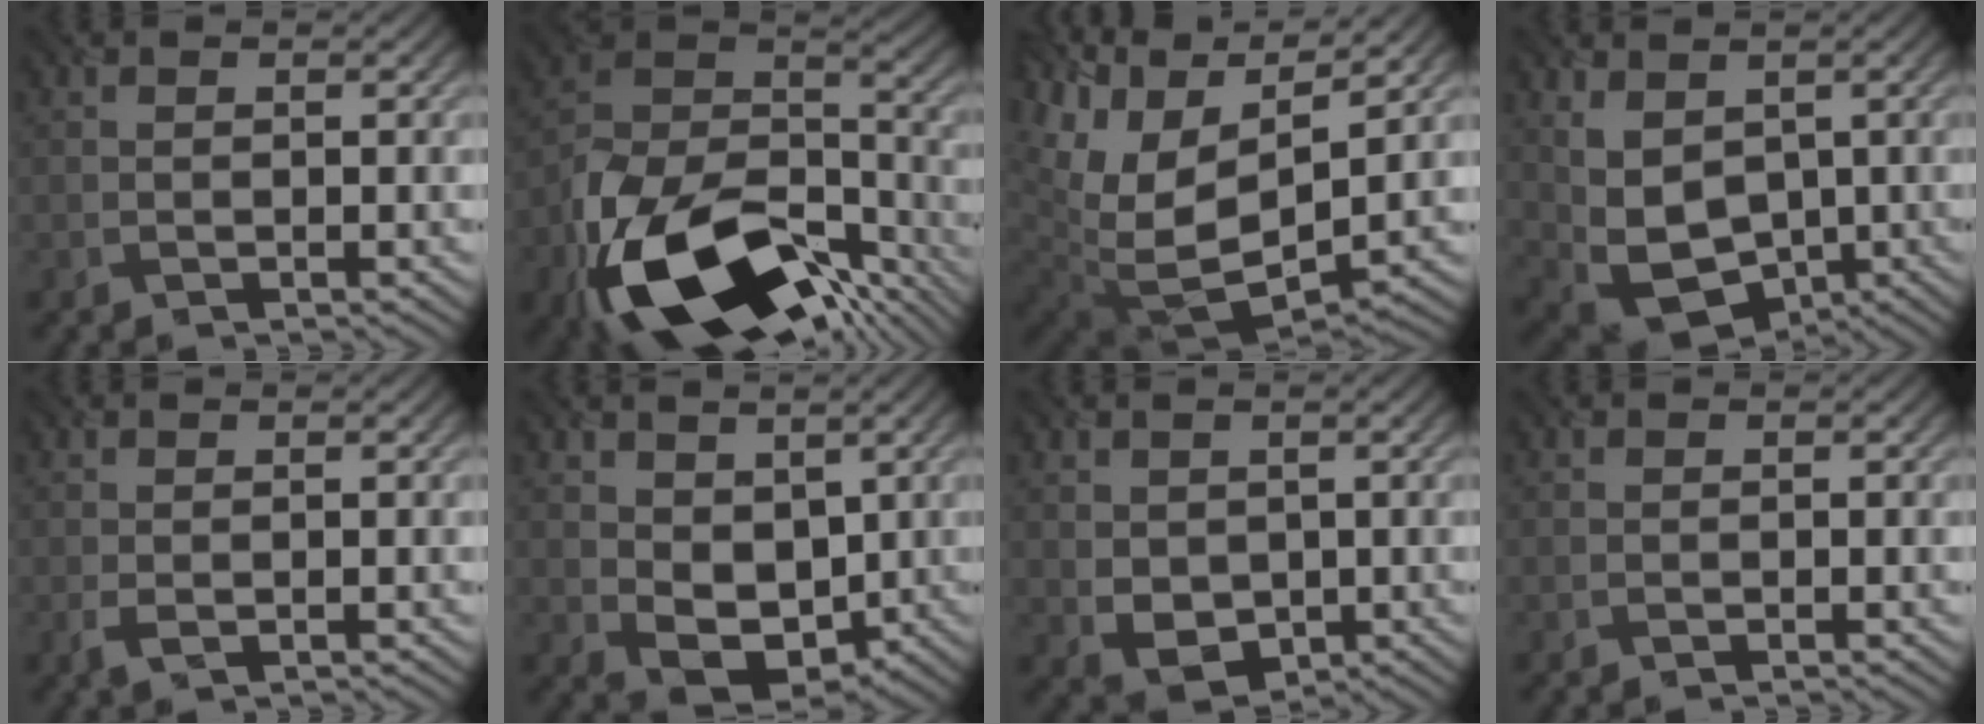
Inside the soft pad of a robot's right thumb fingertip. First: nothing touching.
{"total": 21.0, "force": [-12.8, 10.8, 12.7], "torque": [-0.279, -0.060, -0.193]}
{"total": 16.2, "force": [4.3, 8.7, 13.0], "torque": [-0.269, -0.001, 0.115]}
{"total": 8.0, "force": [0.9, 5.7, 5.6], "torque": [-0.143, -0.023, 0.024]}
{"total": 1.2, "force": [-0.1, 0.7, 1.0], "torque": [-0.028, -0.003, 0.000]}
{"total": 6.7, "force": [1.1, 4.8, 4.6], "torque": [-0.103, -0.017, 0.023]}
{"total": 3.9, "force": [0.7, 3.1, 2.2], "torque": [-0.067, -0.011, 0.023]}
{"total": 0.0}